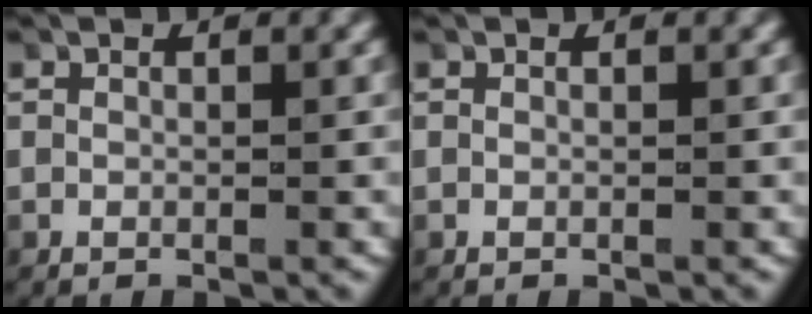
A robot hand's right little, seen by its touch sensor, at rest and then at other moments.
{"total": 0.0}